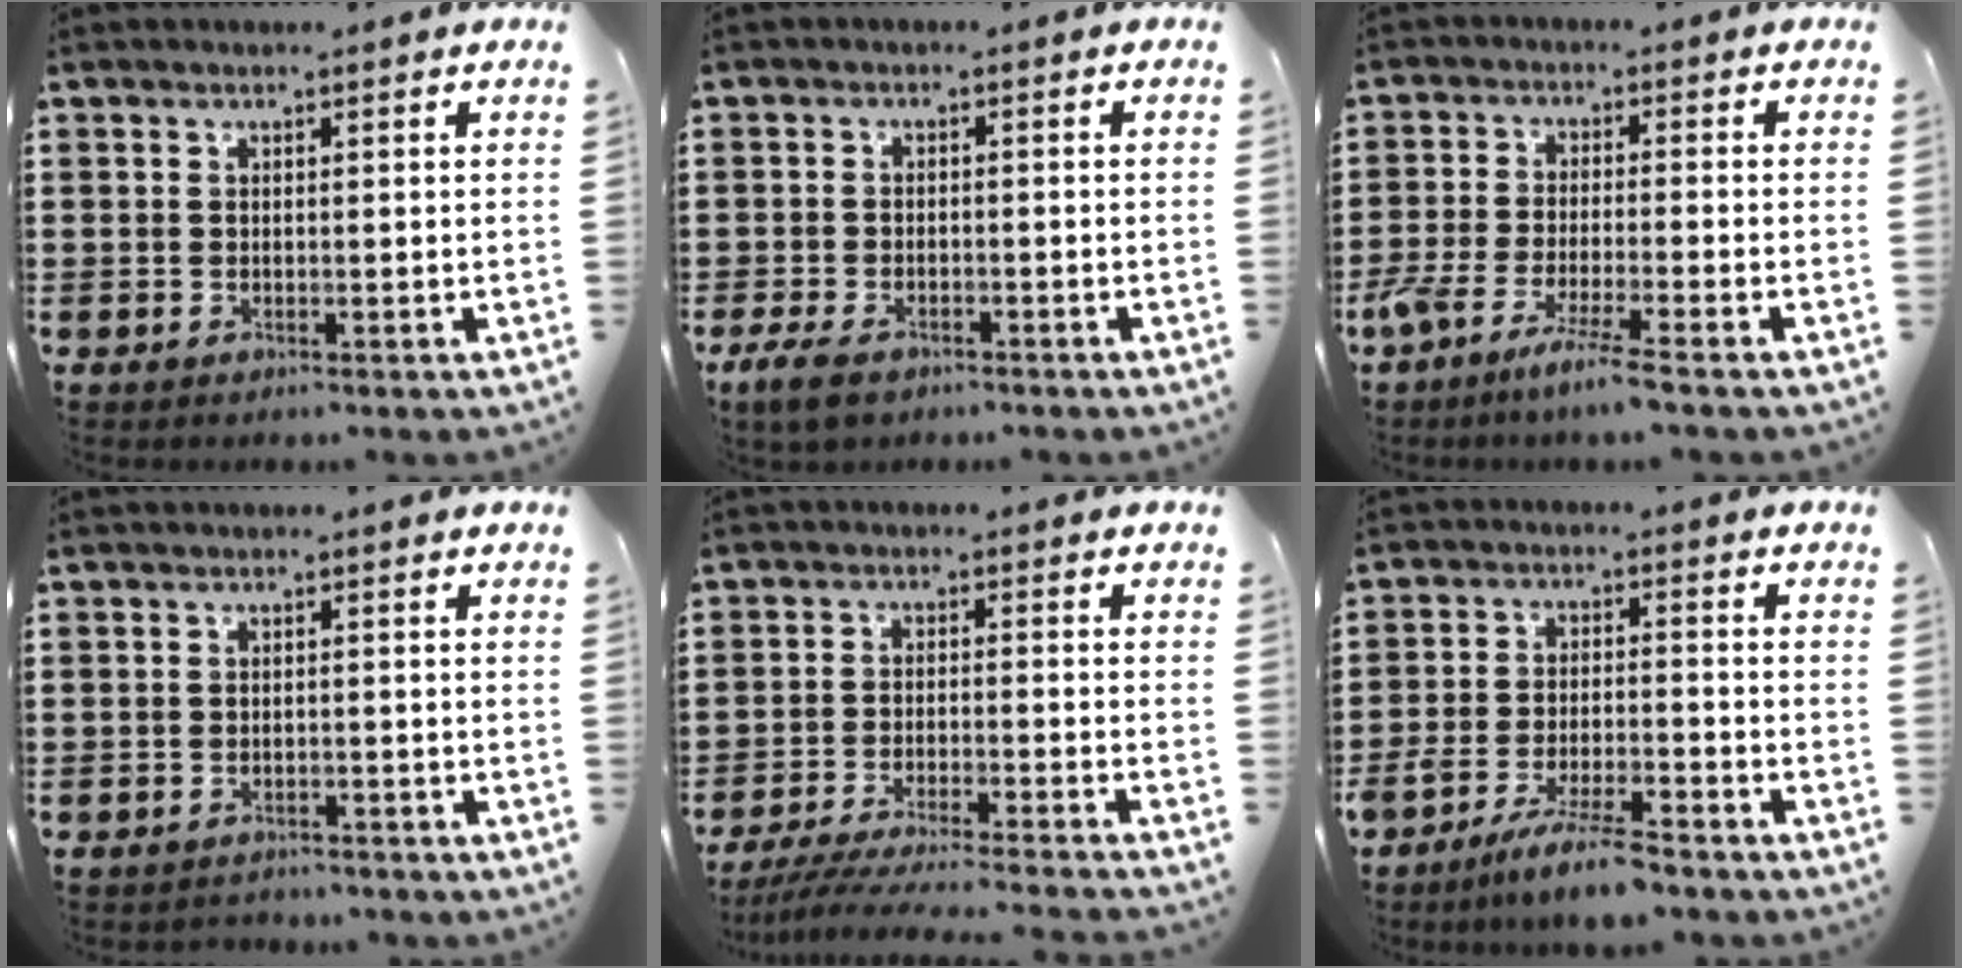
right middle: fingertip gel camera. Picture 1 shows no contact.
{"total": 3.0, "force": [-2.1, 1.3, 1.6], "torque": [-0.043, 0.001, -0.045]}
{"total": 5.6, "force": [-4.7, -0.4, 3.1], "torque": [-0.076, -0.022, -0.091]}
{"total": 1.3, "force": [-1.3, 0.3, -0.1], "torque": [-0.003, 0.002, -0.029]}
{"total": 4.9, "force": [-4.6, -0.3, 1.7], "torque": [-0.032, -0.012, -0.091]}
{"total": 7.0, "force": [-6.2, 0.3, 3.3], "torque": [-0.076, -0.007, -0.120]}